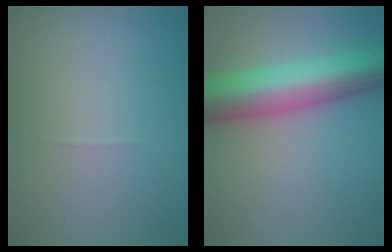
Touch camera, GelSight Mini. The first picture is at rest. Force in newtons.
{"total": 9.1, "press": 9.1, "slide": 0.2}